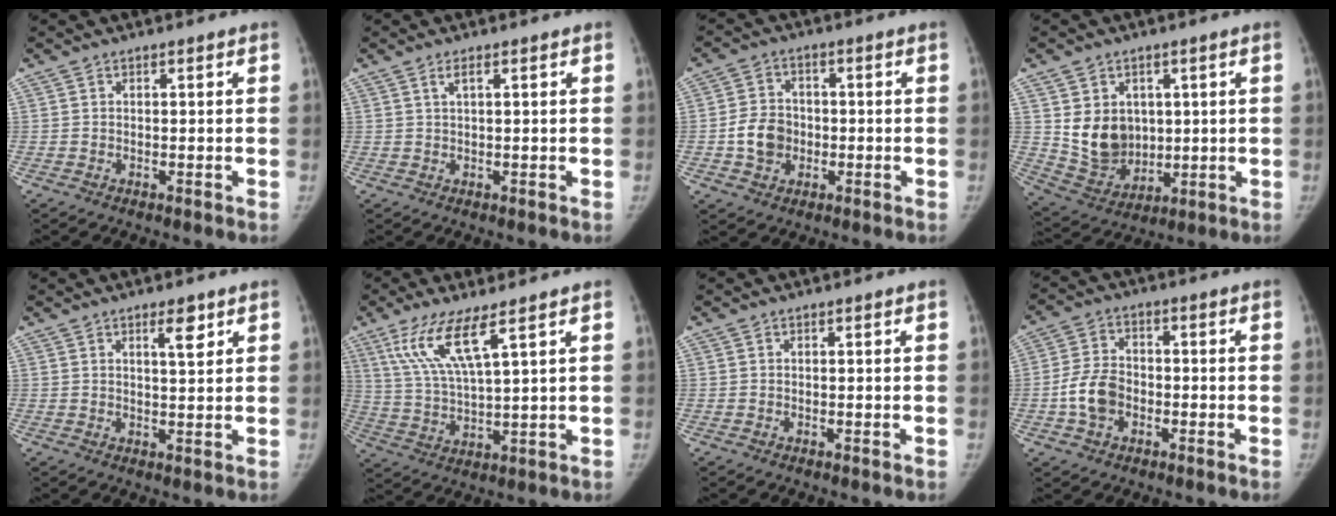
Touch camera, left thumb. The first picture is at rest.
{"total": 1.6, "force": [0.8, 0.3, 1.3], "torque": [-0.031, 0.003, 0.018]}
{"total": 7.1, "force": [-1.3, 6.0, 3.5], "torque": [-0.040, 0.011, -0.029]}
{"total": 11.2, "force": [2.0, 9.1, 6.2], "torque": [-0.062, -0.024, 0.061]}
{"total": 3.7, "force": [2.2, 1.0, 2.8], "torque": [-0.034, -0.014, 0.035]}
{"total": 10.1, "force": [5.8, 1.6, 8.1], "torque": [-0.173, -0.027, 0.123]}
{"total": 0.0}
{"total": 7.3, "force": [-2.1, 5.4, 4.5], "torque": [-0.072, 0.015, -0.046]}